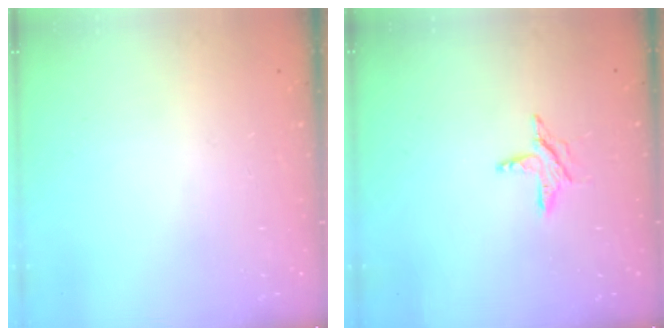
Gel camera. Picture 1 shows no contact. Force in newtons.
{"total": 6.0, "press": 6.0, "slide": 0.3}